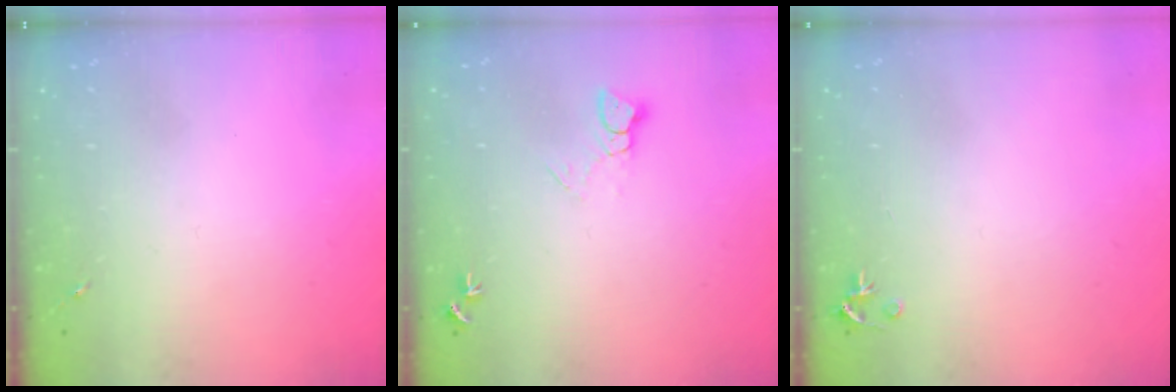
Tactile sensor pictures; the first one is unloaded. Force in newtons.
{"total": 5.5, "press": 5.5, "slide": 0.5}
{"total": 3.5, "press": 3.5, "slide": 0.4}